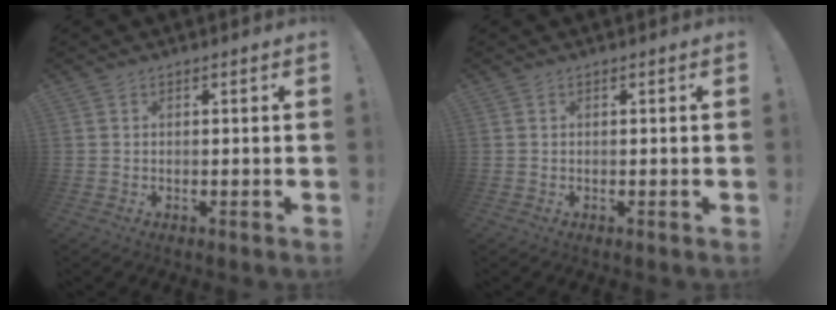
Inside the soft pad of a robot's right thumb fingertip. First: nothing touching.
{"total": 0.0}